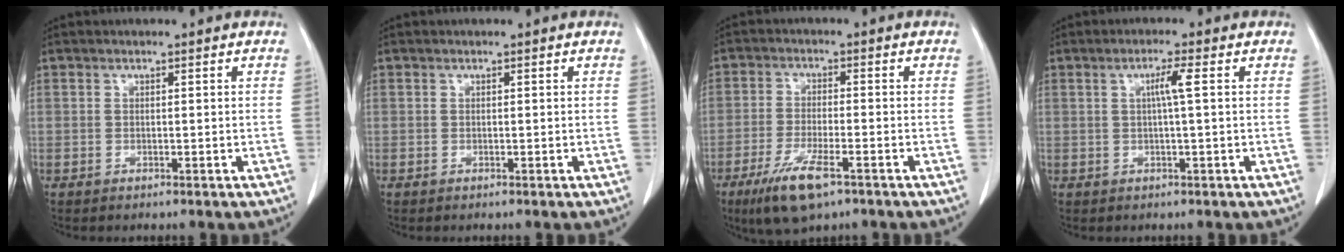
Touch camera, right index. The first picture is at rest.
{"total": 0.0}
{"total": 8.2, "force": [-4.9, 1.7, 6.4], "torque": [-0.129, -0.020, -0.081]}
{"total": 2.8, "force": [0.5, -0.4, 2.8], "torque": [-0.052, 0.001, 0.008]}